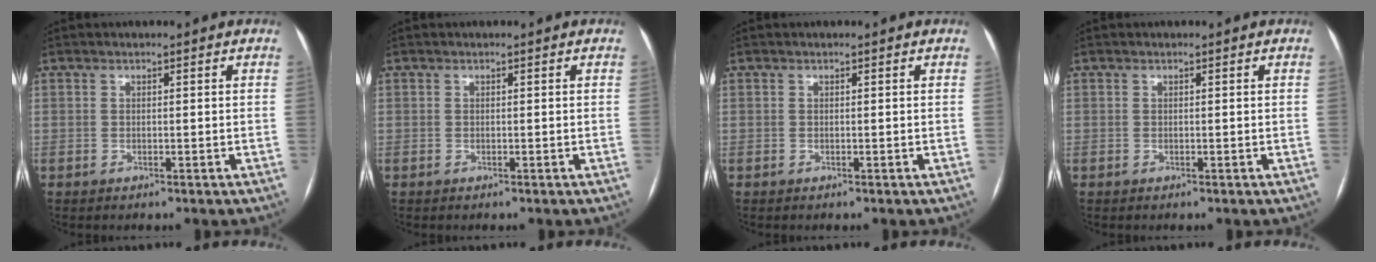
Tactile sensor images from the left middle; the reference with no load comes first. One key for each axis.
{"total": 0.0}
{"total": 0.0}
{"total": 0.0}